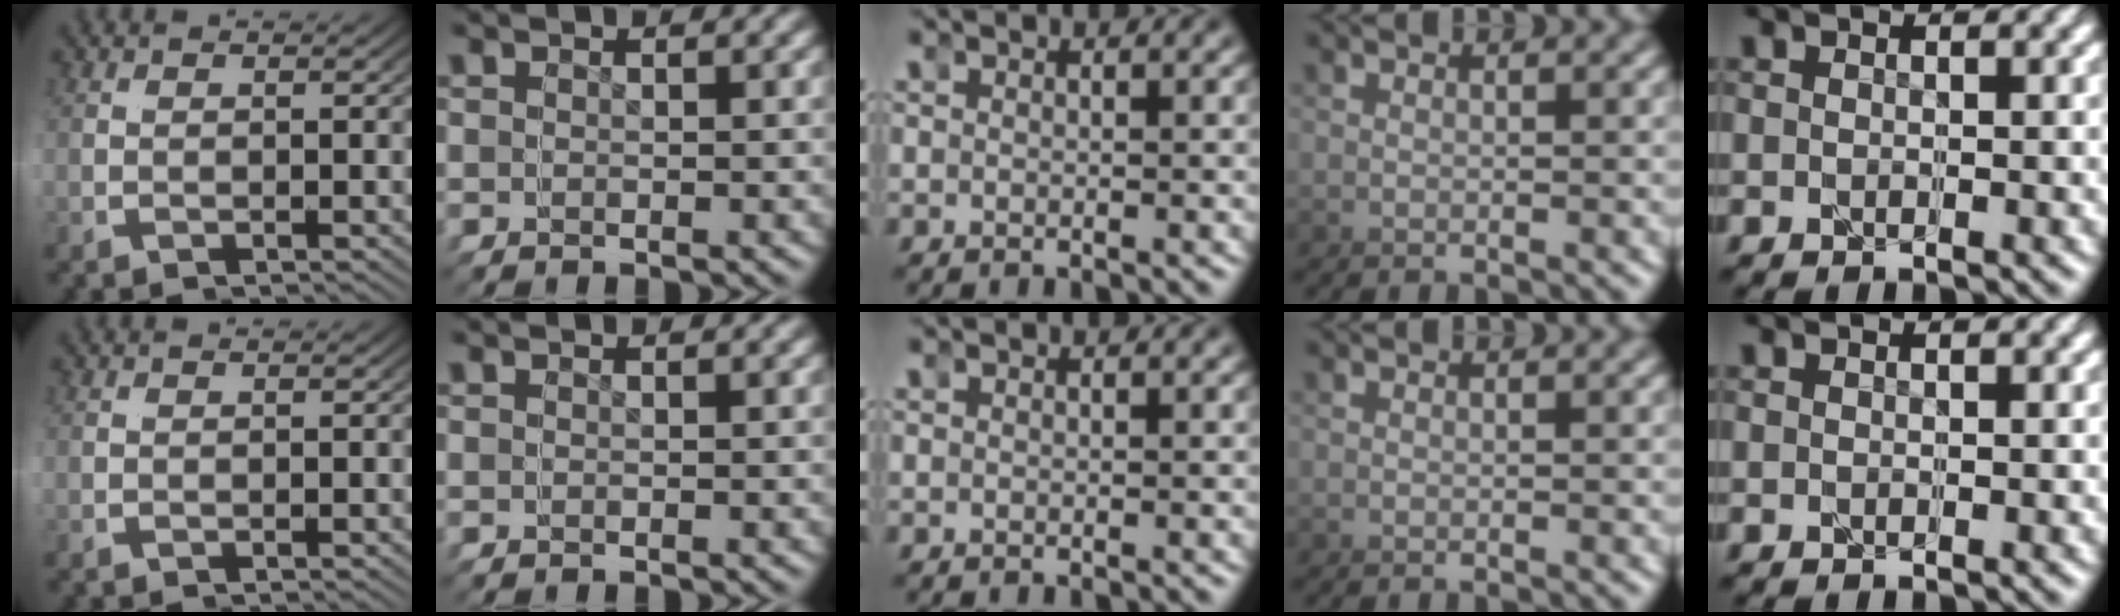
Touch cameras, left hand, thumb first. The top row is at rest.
{}